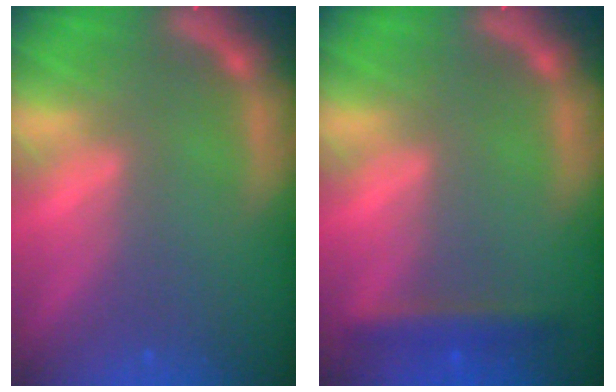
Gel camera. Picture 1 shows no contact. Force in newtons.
{"total": 2.4}